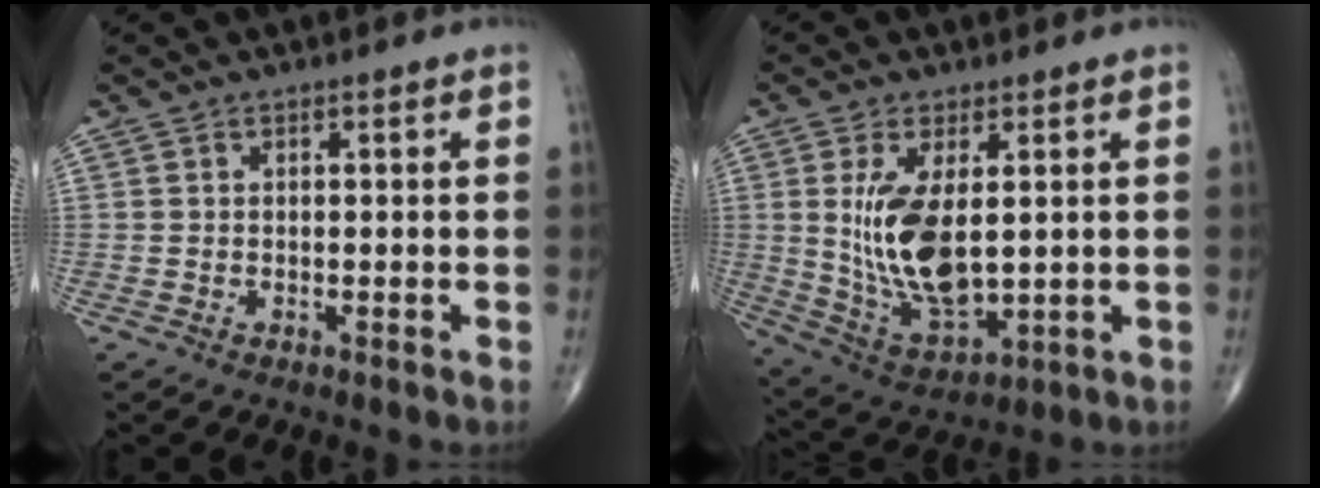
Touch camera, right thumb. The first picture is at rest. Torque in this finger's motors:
{"motor_torque": [-0.12, 0.86, 1.32, 0.44, 0.15]}